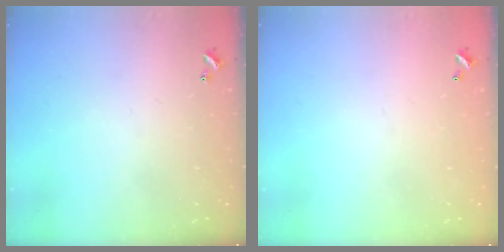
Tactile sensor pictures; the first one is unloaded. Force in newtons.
{"total": 2.7, "press": 2.7, "slide": 0.1}